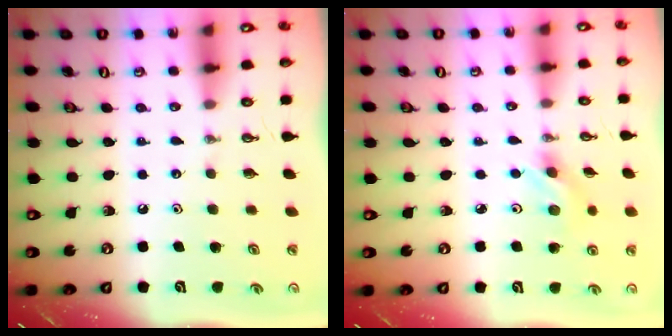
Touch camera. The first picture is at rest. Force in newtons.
{"total": 3.2, "press": 3.0, "slide": 0.9}